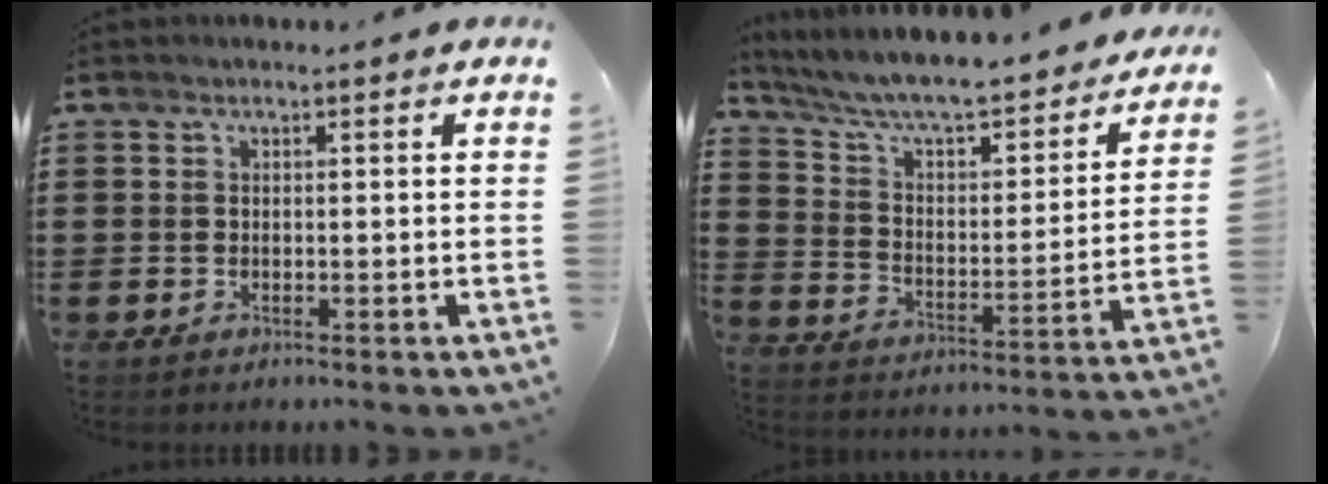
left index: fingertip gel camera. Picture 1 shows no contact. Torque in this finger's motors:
{"motor_torque": [2.14, 0.00, 0.50, 0.21]}